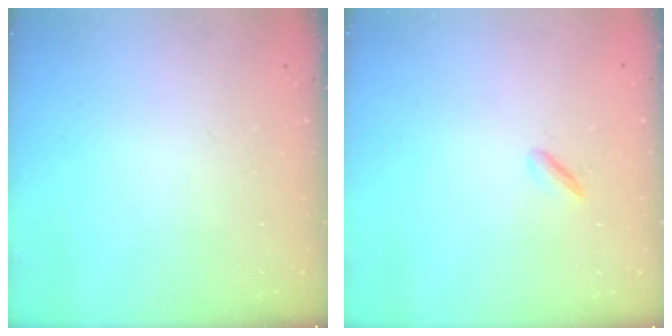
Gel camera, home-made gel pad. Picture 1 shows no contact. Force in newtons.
{"total": 1.9, "press": 1.8, "slide": 0.5}